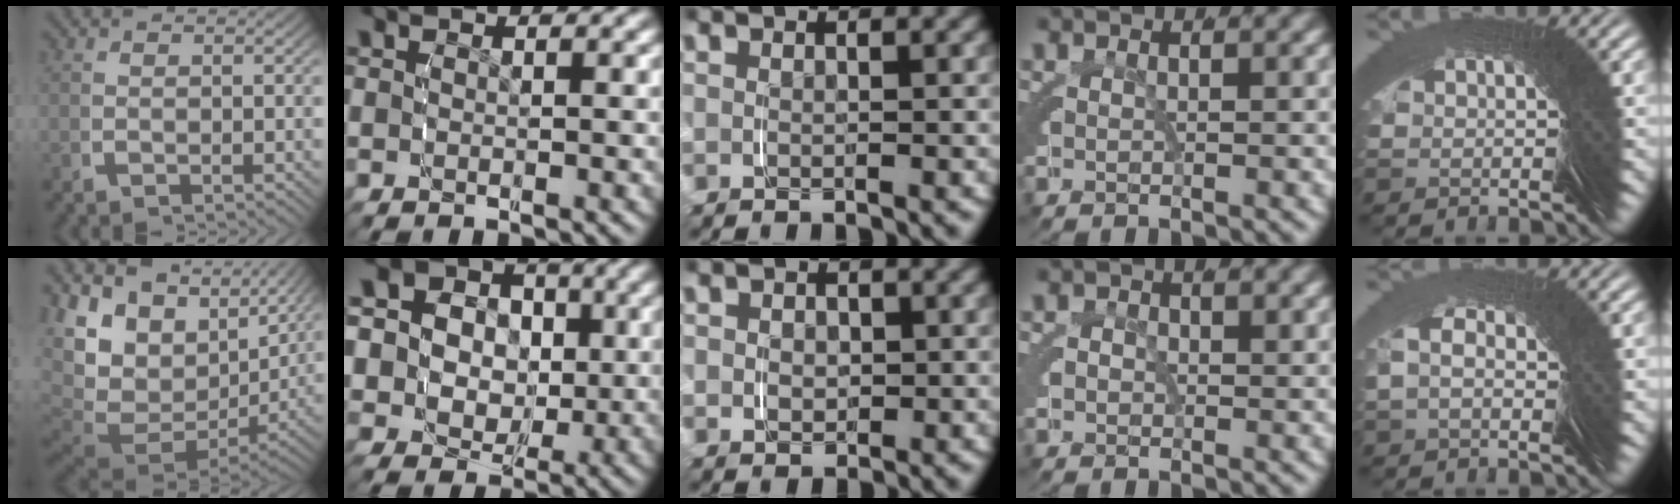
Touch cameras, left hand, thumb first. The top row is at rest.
{"thumb": {"total": 14.8, "force": [2.2, 10.4, 10.3], "torque": [-0.236, -0.039, 0.047]}, "index": {"total": 14.2, "force": [0.5, 12.6, 6.4], "torque": [-0.164, -0.042, 0.001]}, "middle": {"total": 1.2, "force": [0.2, 1.2, -0.1], "torque": [0.008, -0.007, 0.007]}, "ring": {"total": 1.8, "force": [-0.2, 1.7, 0.5], "torque": [-0.009, -0.011, 0.001]}, "little": {"total": 1.6, "force": [1.5, 0.3, 0.5], "torque": [-0.002, 0.021, 0.019]}}